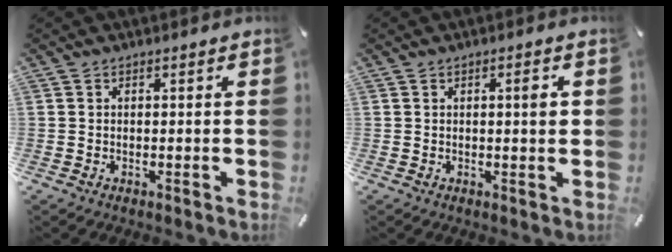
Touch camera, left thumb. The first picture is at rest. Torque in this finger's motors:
{"motor_torque": [0.32, 1.02, 0.23, -0.32, 0.06]}